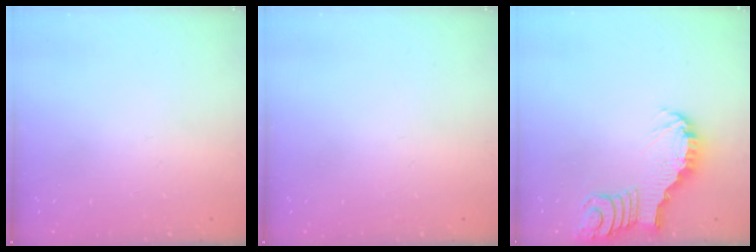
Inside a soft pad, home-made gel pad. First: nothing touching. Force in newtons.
{"total": 0.0}
{"total": 4.0, "press": 4.0, "slide": 0.4}